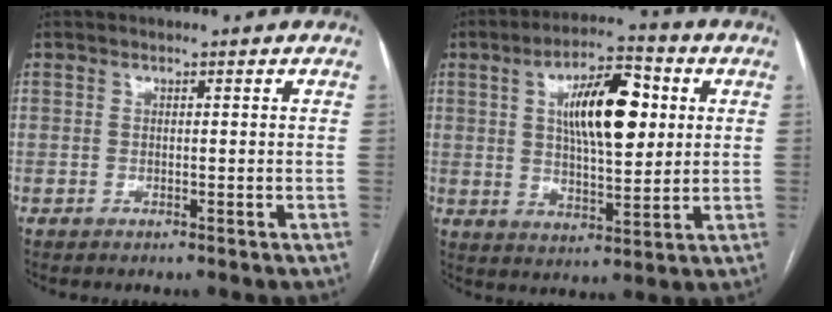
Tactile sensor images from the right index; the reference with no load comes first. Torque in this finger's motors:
{"motor_torque": [0.57, 0.22, 0.34, 0.12]}